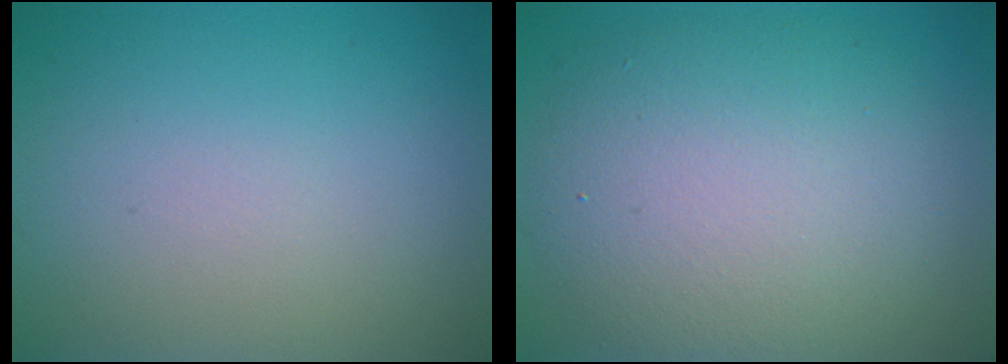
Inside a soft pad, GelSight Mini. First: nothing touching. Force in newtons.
{"total": 8.7, "press": 8.7, "slide": 0.6}